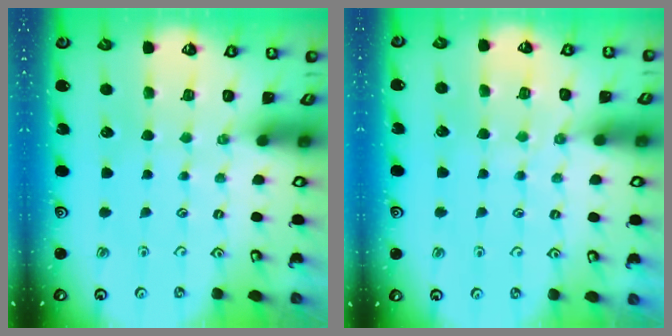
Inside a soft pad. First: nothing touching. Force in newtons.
{"total": 6.5, "press": 6.5, "slide": 0.6}